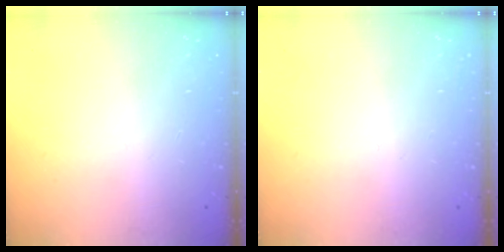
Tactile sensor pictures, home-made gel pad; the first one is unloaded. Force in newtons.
{"total": 0.0}